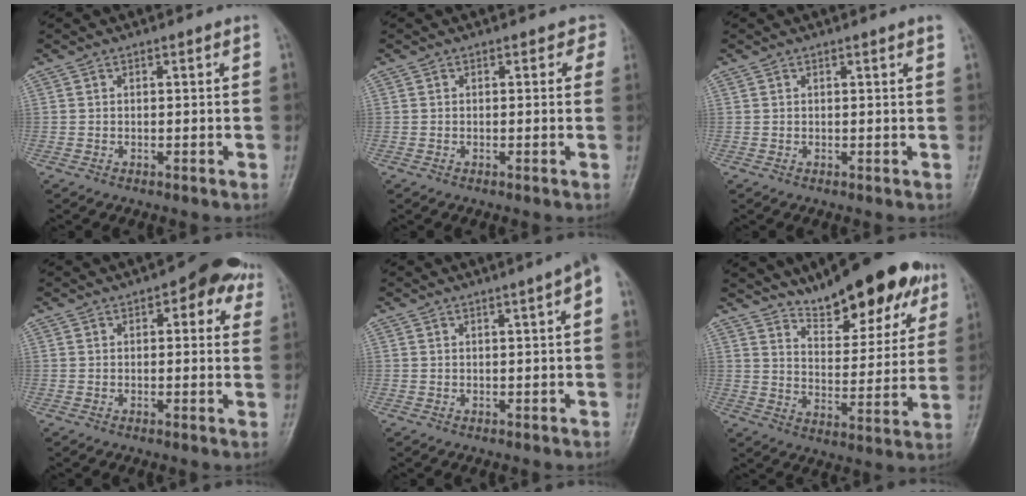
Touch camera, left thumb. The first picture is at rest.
{"total": 1.5, "force": [0.6, 1.2, 0.8], "torque": [0.024, 0.004, -0.004]}
{"total": 1.1, "force": [0.8, -0.2, 0.8], "torque": [-0.006, -0.001, 0.012]}
{"total": 7.8, "force": [3.8, 3.7, 5.7], "torque": [-0.032, 0.001, 0.036]}
{"total": 3.7, "force": [1.1, 0.1, 3.5], "torque": [-0.040, 0.008, 0.012]}
{"total": 17.0, "force": [11.9, 6.0, 10.5], "torque": [-0.100, -0.054, 0.186]}